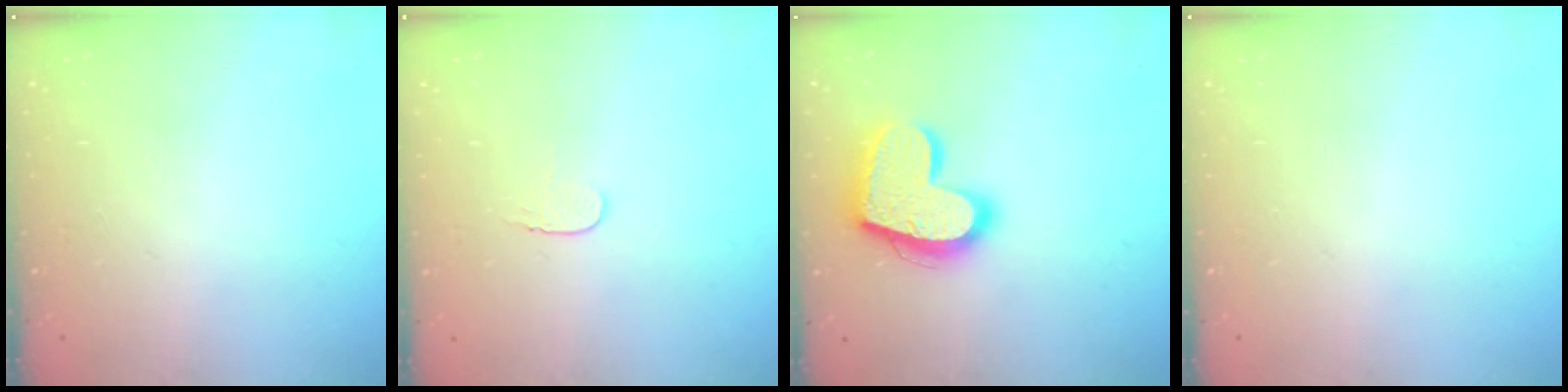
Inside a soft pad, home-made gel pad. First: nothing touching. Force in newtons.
{"total": 3.6, "press": 3.6, "slide": 0.4}
{"total": 18.3, "press": 18.2, "slide": 1.4}
{"total": 0.0}